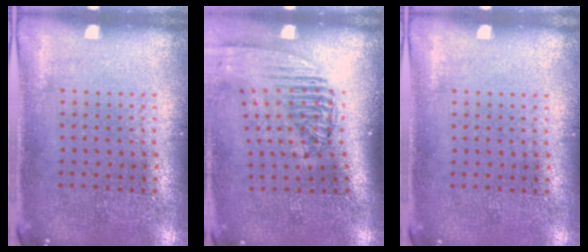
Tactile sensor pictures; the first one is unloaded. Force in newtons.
{"total": 2.4, "press": 1.8, "slide": 1.5}
{"total": 0.0}